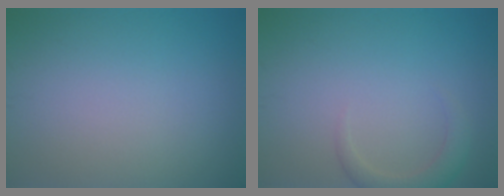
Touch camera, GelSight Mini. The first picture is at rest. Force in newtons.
{"total": 2.3, "press": 2.3, "slide": 0.2}